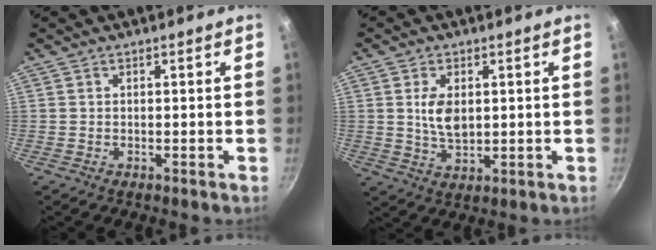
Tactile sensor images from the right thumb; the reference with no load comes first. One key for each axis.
{"total": 6.1, "fx": 1.1, "fy": 3.6, "fz": 4.8, "tx": -0.082, "ty": -0.013, "tz": 0.024}